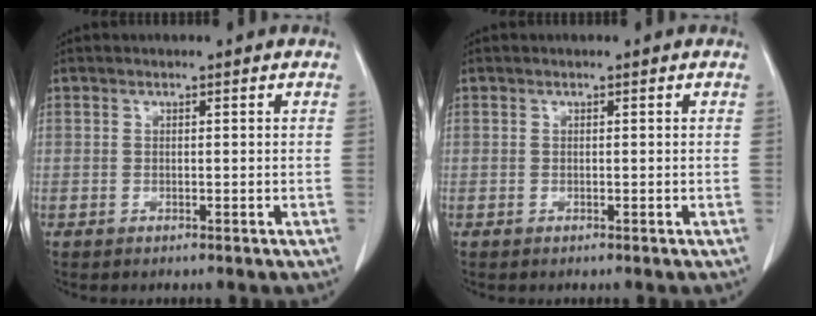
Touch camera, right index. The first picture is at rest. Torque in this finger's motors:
{"motor_torque": [0.00, 0.00, 0.01, 0.00]}